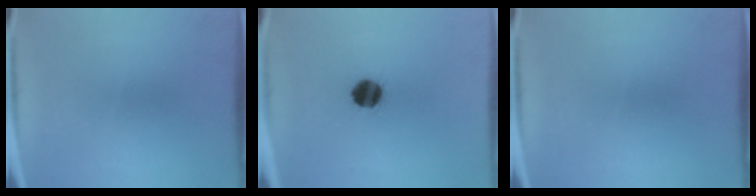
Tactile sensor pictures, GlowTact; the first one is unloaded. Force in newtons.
{"total": 7.9}
{"total": 0.0}